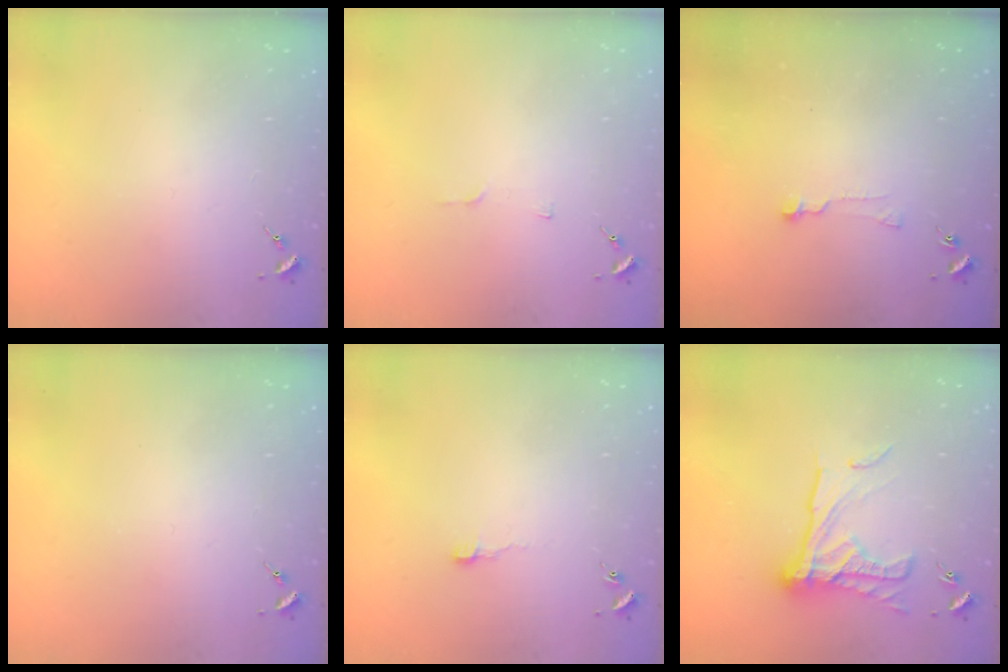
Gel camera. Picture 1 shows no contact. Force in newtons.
{"total": 3.6, "press": 3.6, "slide": 0.4}
{"total": 4.7, "press": 4.7, "slide": 0.3}
{"total": 0.0}
{"total": 3.0, "press": 3.0, "slide": 0.3}
{"total": 16.8, "press": 16.8, "slide": 1.0}